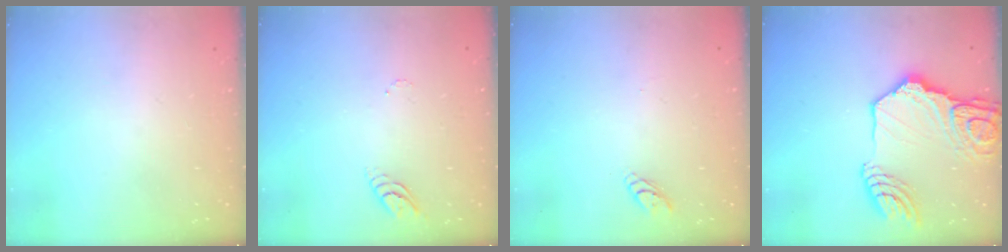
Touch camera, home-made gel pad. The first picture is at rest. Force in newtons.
{"total": 3.6, "press": 3.6, "slide": 0.3}
{"total": 3.7, "press": 3.7, "slide": 0.3}
{"total": 22.5, "press": 22.3, "slide": 2.6}